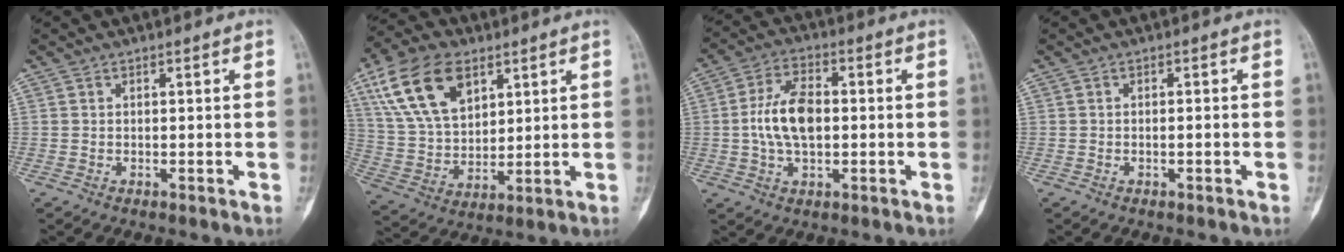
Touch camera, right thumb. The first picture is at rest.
{"total": 16.6, "force": [7.9, 9.7, 10.9], "torque": [-0.188, -0.018, 0.156]}
{"total": 10.3, "force": [0.0, 5.7, 8.5], "torque": [-0.158, 0.014, -0.004]}
{"total": 0.9, "force": [-0.3, 0.2, 0.8], "torque": [-0.015, 0.006, -0.003]}